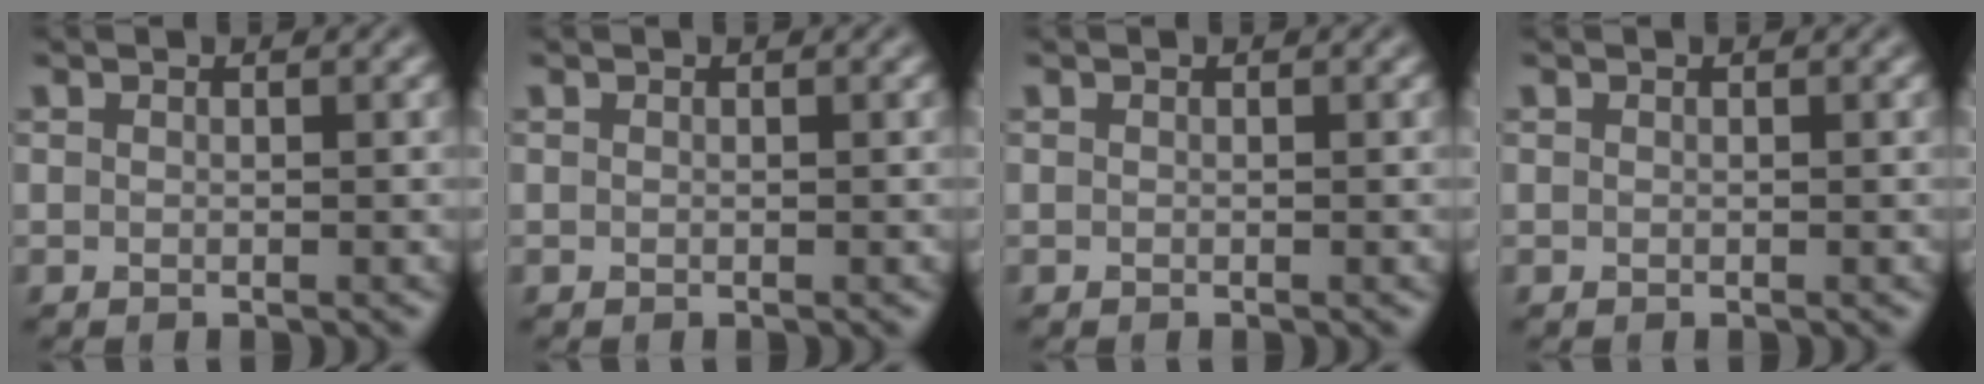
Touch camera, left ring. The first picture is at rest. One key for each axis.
{"total": 0.0}
{"total": 0.0}
{"total": 0.0}